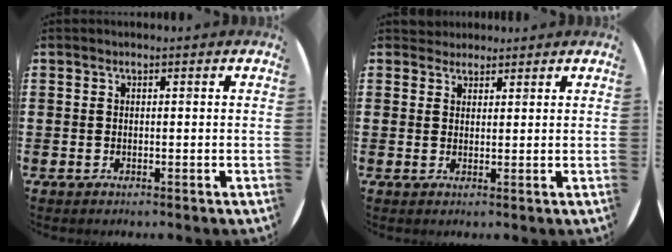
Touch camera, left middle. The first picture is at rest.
{"total": 2.1, "force": [1.9, 0.8, -0.2], "torque": [0.001, 0.006, 0.038]}